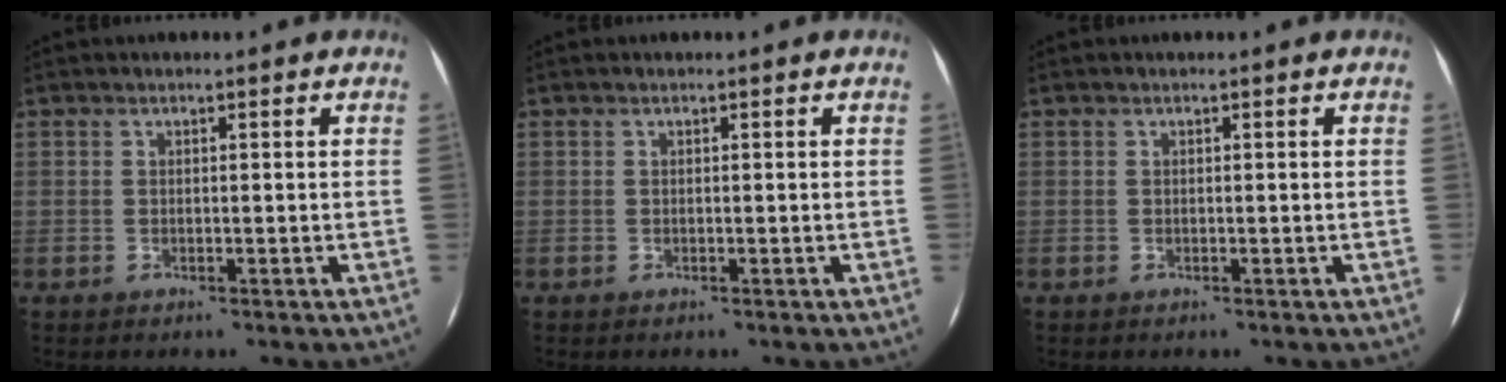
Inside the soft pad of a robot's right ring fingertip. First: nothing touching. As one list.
[{"total": 0.0}, {"total": 0.0}]